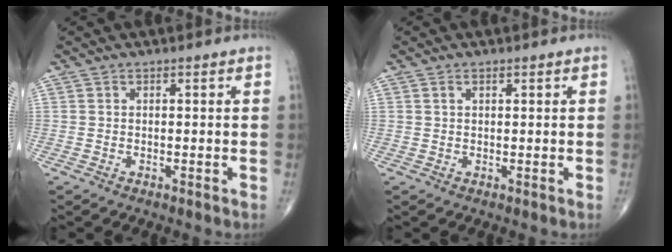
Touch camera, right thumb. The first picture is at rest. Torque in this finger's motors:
{"motor_torque": [-0.21, 0.16, 0.01, 0.01, 0.02]}